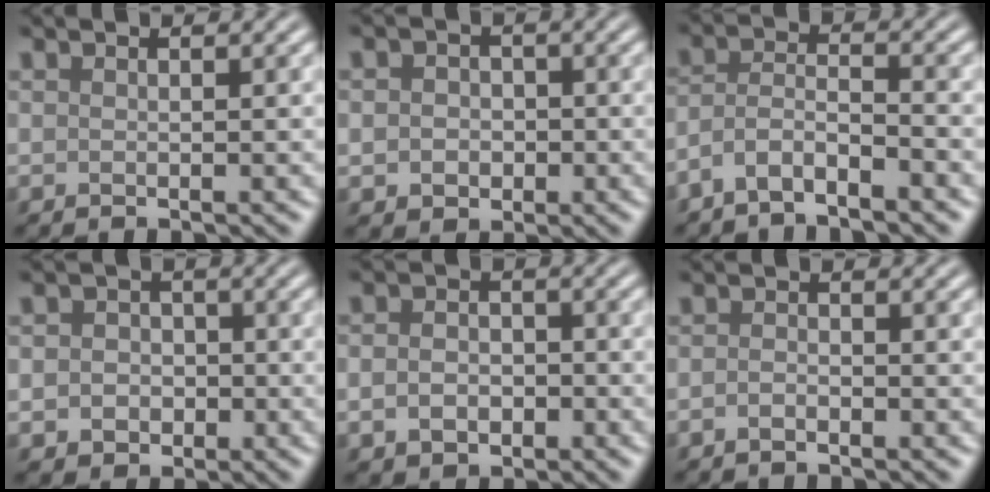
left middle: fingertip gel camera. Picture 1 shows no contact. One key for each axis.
{"total": 2.9, "fx": -0.3, "fy": 2.6, "fz": 1.4, "tx": -0.009, "ty": -0.004, "tz": -0.015}
{"total": 3.3, "fx": -2.4, "fy": 0.9, "fz": 2.0, "tx": -0.042, "ty": 0.005, "tz": -0.057}
{"total": 3.3, "fx": -0.5, "fy": 2.9, "fz": 1.4, "tx": -0.001, "ty": -0.002, "tz": -0.022}
{"total": 3.0, "fx": -0.9, "fy": 2.2, "fz": 1.8, "tx": -0.033, "ty": -0.003, "tz": -0.020}
{"total": 1.0, "fx": -0.6, "fy": 0.4, "fz": 0.7, "tx": -0.015, "ty": 0.000, "tz": -0.013}